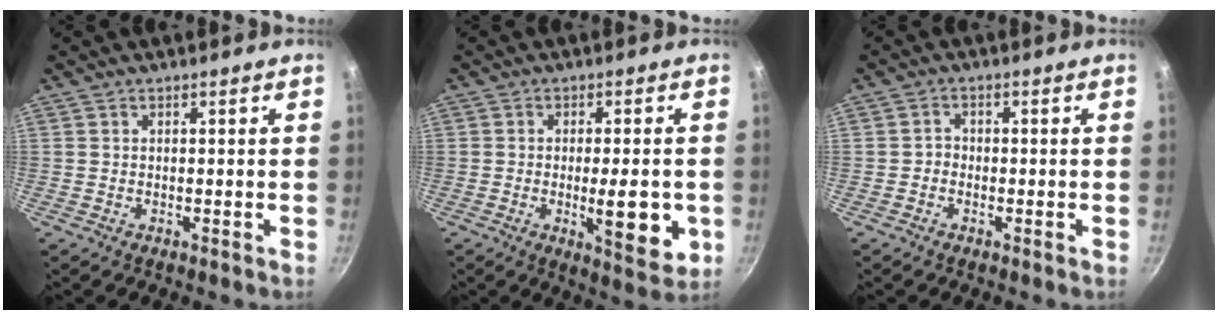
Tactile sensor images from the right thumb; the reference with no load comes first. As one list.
[{"total": 10.5, "force": [-2.0, 3.3, 9.7], "torque": [-0.122, -0.008, -0.023]}, {"total": 1.6, "force": [-0.7, 1.3, 0.5], "torque": [-0.003, 0.009, -0.017]}]